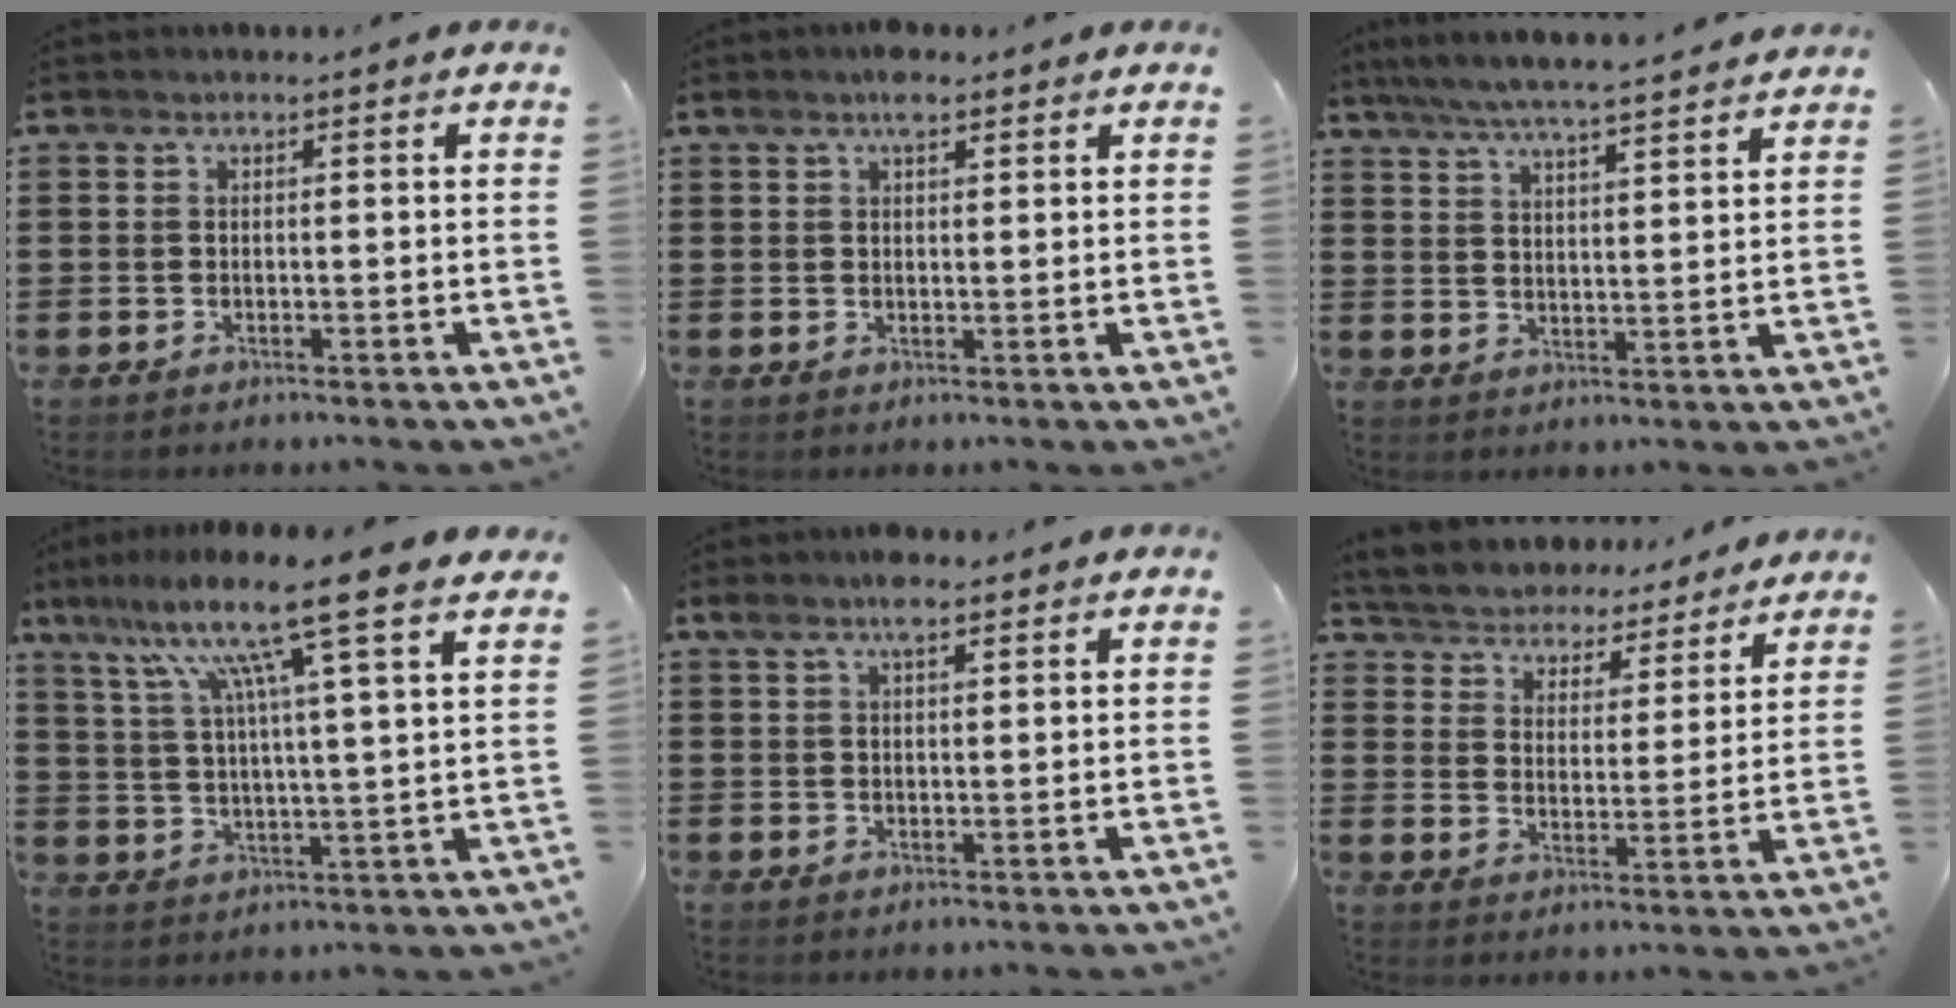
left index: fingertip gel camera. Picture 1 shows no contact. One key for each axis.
{"total": 3.4, "fx": 2.4, "fy": 1.2, "fz": 2.2, "tx": -0.039, "ty": 0.002, "tz": 0.041}
{"total": 5.6, "fx": 5.1, "fy": -0.1, "fz": 2.1, "tx": -0.059, "ty": -0.026, "tz": 0.089}
{"total": 12.7, "fx": 9.0, "fy": -0.1, "fz": 8.9, "tx": -0.185, "ty": -0.034, "tz": 0.141}
{"total": 4.1, "fx": 2.8, "fy": 1.3, "fz": 2.7, "tx": -0.050, "ty": 0.003, "tz": 0.048}
{"total": 4.5, "fx": 4.5, "fy": 0.3, "fz": -0.7, "tx": -0.015, "ty": -0.036, "tz": 0.072}